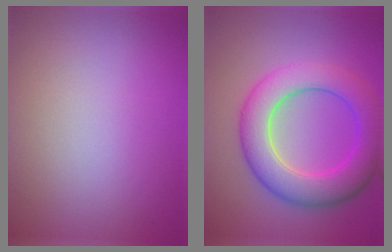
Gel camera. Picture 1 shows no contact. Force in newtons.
{"total": 7.5, "press": 7.5, "slide": 0.1}